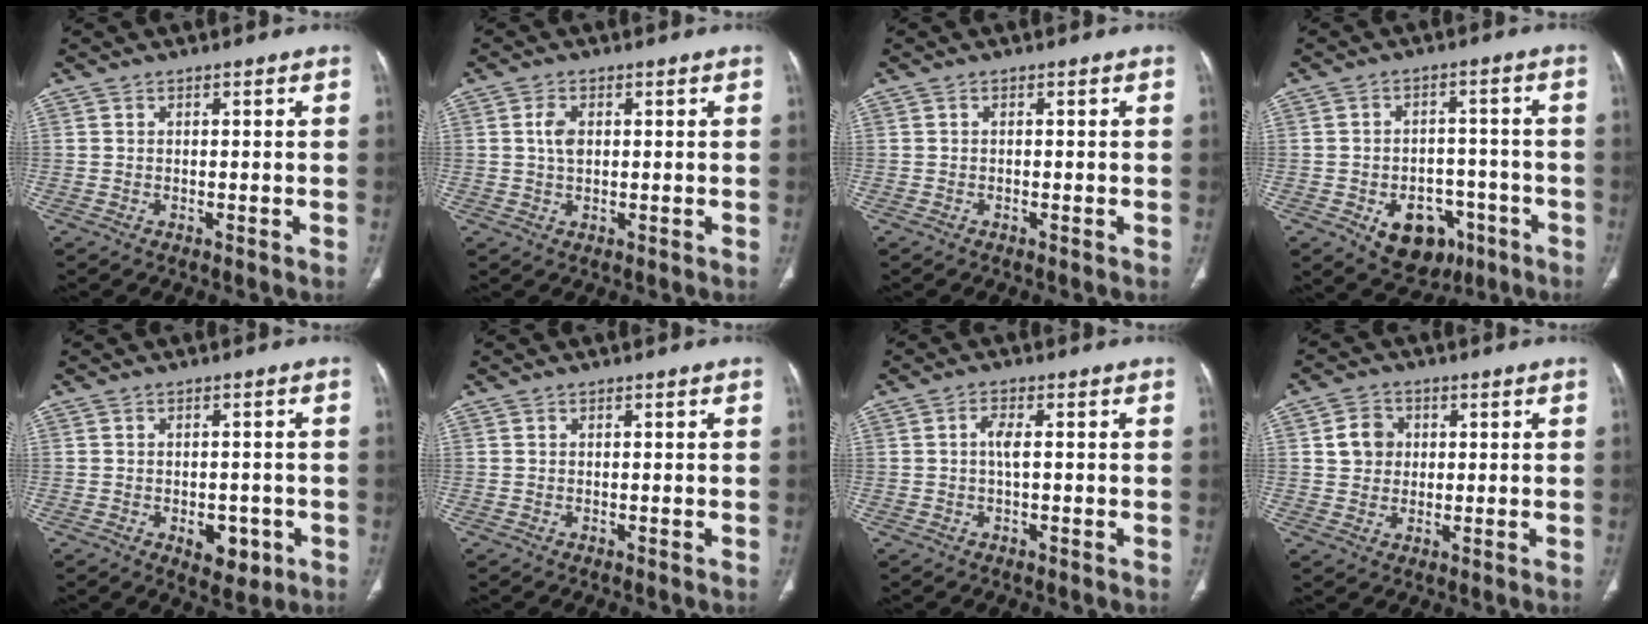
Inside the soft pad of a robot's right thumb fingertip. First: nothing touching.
{"total": 3.1, "force": [0.6, 1.9, 2.4], "torque": [-0.047, 0.001, 0.010]}
{"total": 0.0}
{"total": 11.0, "force": [-5.0, 7.8, 5.9], "torque": [-0.047, 0.032, -0.059]}
{"total": 5.9, "force": [-2.1, 3.6, 4.1], "torque": [-0.032, 0.004, -0.017]}
{"total": 0.0}
{"total": 2.7, "force": [0.0, 1.0, 2.5], "torque": [-0.053, 0.001, -0.005]}
{"total": 5.4, "force": [1.1, 4.8, 2.3], "torque": [-0.018, 0.001, 0.016]}